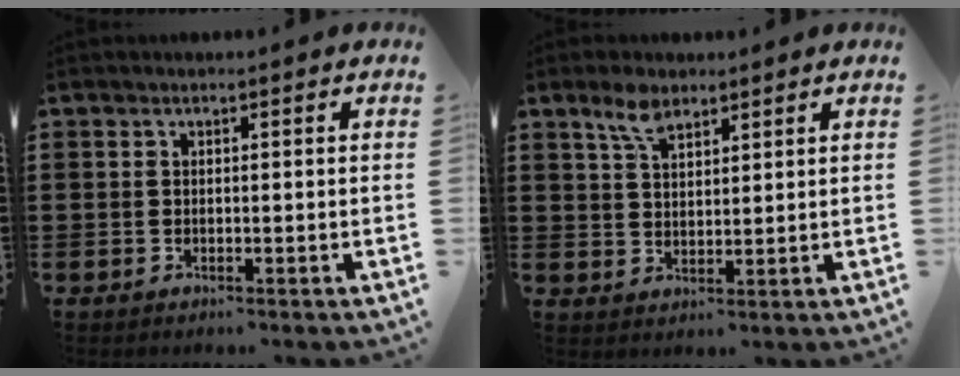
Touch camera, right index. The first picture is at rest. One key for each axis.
{"total": 4.6, "fx": 3.2, "fy": 1.9, "fz": 2.7, "tx": -0.061, "ty": 0.005, "tz": 0.058}